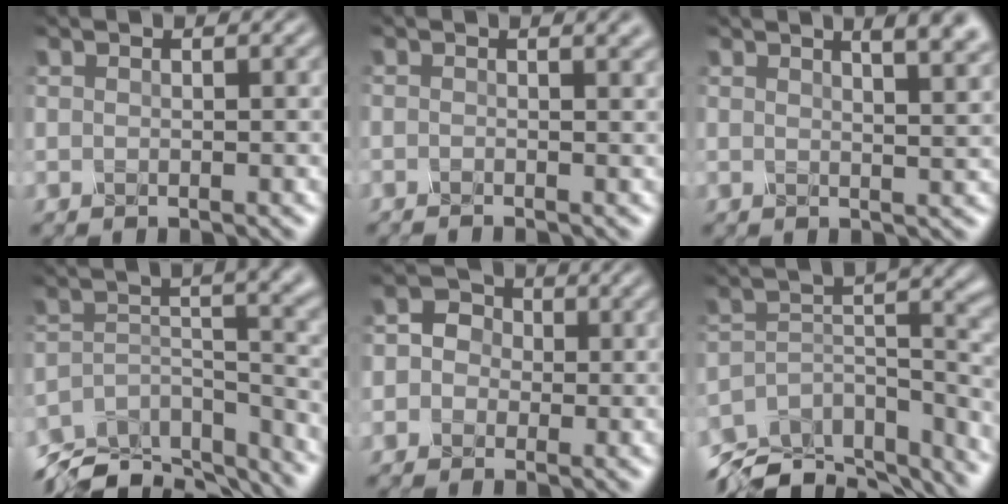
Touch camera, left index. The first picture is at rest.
{"total": 2.6, "force": [-0.3, 1.3, 2.2], "torque": [0.007, 0.009, -0.016]}
{"total": 8.2, "force": [4.8, 3.6, 5.6], "torque": [-0.009, 0.047, 0.028]}
{"total": 12.5, "force": [-11.5, 3.2, 3.6], "torque": [-0.067, 0.006, -0.165]}
{"total": 2.3, "force": [-0.7, 2.2, 0.2], "torque": [0.020, 0.002, -0.019]}
{"total": 13.3, "force": [-11.7, 4.4, 4.6], "torque": [-0.093, 0.001, -0.162]}